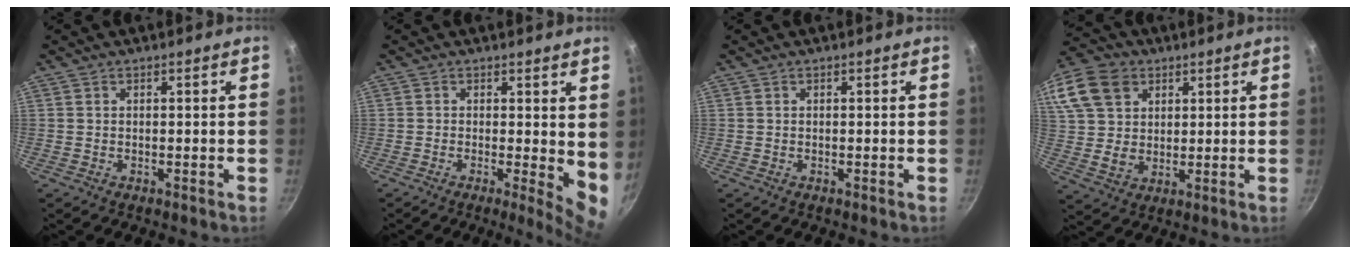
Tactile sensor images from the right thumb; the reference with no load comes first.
{"total": 6.1, "force": [0.2, 2.0, 5.7], "torque": [-0.068, -0.016, 0.001]}
{"total": 0.0}
{"total": 21.5, "force": [9.3, 16.2, 10.7], "torque": [-0.246, 0.025, 0.176]}